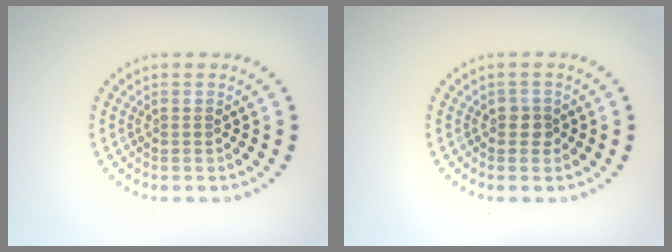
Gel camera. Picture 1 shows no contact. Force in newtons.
{"total": 1.3, "press": 1.1, "slide": 0.6}